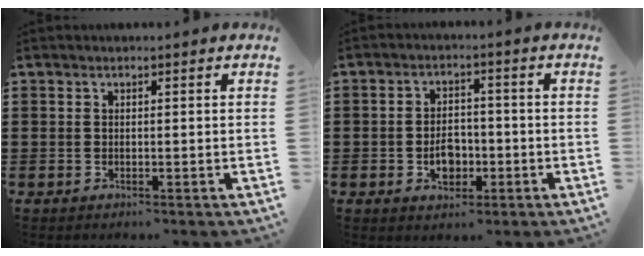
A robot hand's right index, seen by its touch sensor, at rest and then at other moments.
{"total": 4.5, "force": [-1.4, 3.0, 3.1], "torque": [-0.044, -0.003, -0.028]}